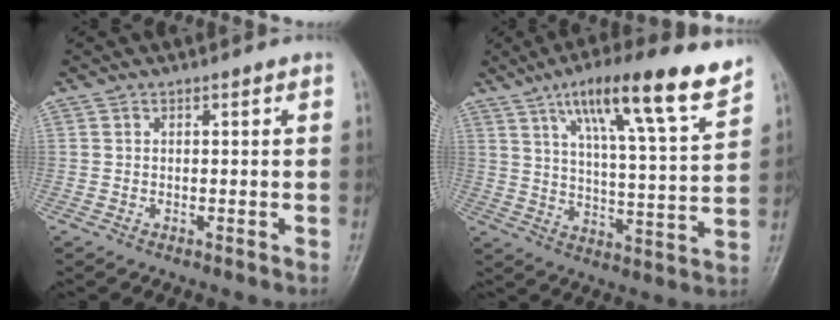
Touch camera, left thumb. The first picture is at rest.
{"total": 17.4, "force": [11.3, 2.5, 13.0], "torque": [-0.187, -0.047, 0.180]}